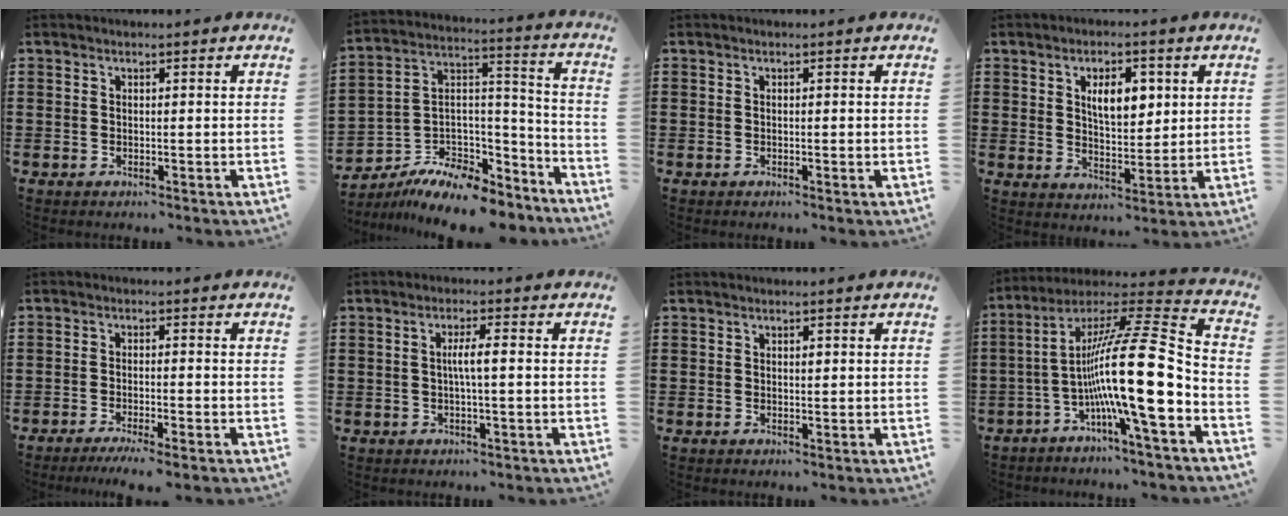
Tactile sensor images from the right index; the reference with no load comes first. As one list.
[{"total": 9.7, "force": [-8.5, 3.3, 3.2], "torque": [-0.058, 0.022, -0.162]}, {"total": 0.0}, {"total": 6.3, "force": [2.2, 3.2, 5.0], "torque": [-0.083, 0.003, 0.031]}, {"total": 2.3, "force": [-1.9, -0.3, 1.3], "torque": [-0.020, -0.001, -0.035]}, {"total": 2.9, "force": [-0.2, 0.2, 2.9], "torque": [-0.054, -0.001, -0.006]}, {"total": 0.6, "force": [0.2, 0.4, 0.4], "torque": [-0.009, 0.001, 0.004]}, {"total": 19.2, "force": [-4.0, 2.9, 18.6], "torque": [-0.346, -0.017, -0.080]}]